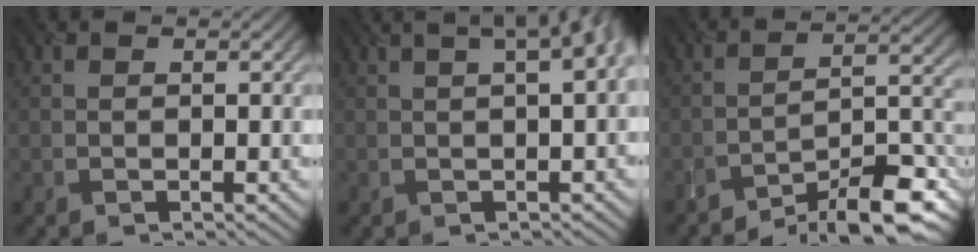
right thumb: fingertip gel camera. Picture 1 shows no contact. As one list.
[{"total": 7.3, "force": [1.7, 2.6, 6.6], "torque": [-0.051, 0.036, 0.006]}, {"total": 10.4, "force": [-8.6, 1.9, 5.5], "torque": [-0.079, 0.010, -0.147]}]